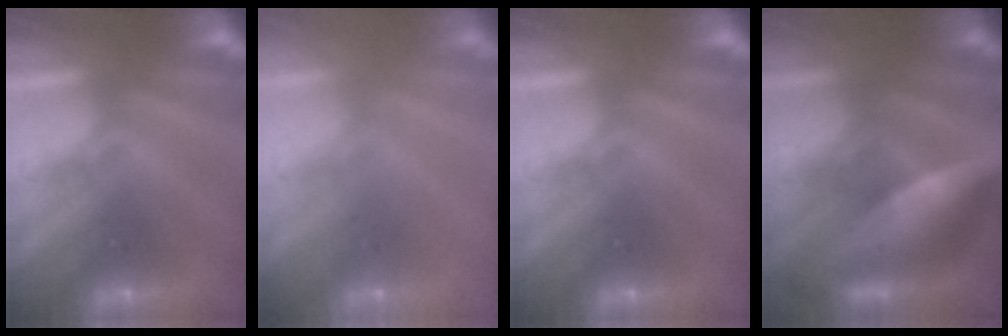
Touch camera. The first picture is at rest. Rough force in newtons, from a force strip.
{"total": 8.2}
{"total": 0.0}
{"total": 9.0}